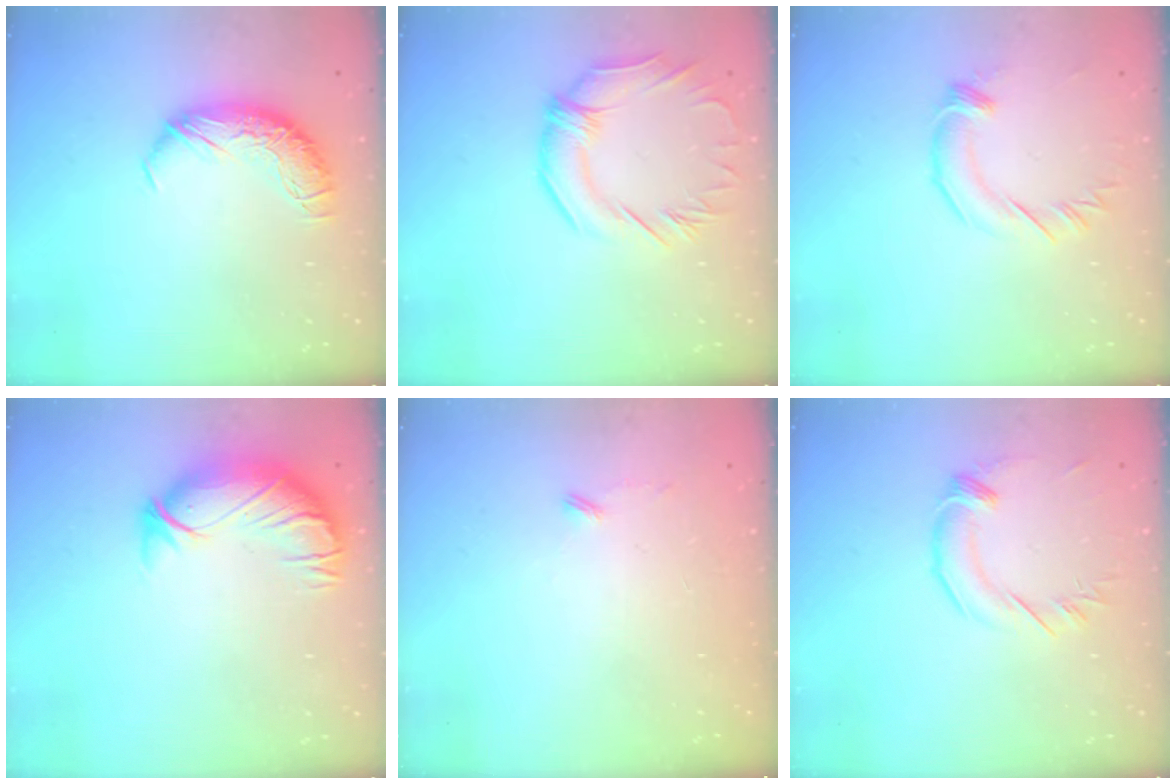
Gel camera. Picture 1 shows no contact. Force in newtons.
{"total": 2.6, "press": 2.2, "slide": 1.4}
{"total": 1.9, "press": 1.9, "slide": 0.1}
{"total": 3.0, "press": 0.4, "slide": 2.9}
{"total": 8.7, "press": 8.7, "slide": 0.5}
{"total": 1.6, "press": 1.6, "slide": 0.3}